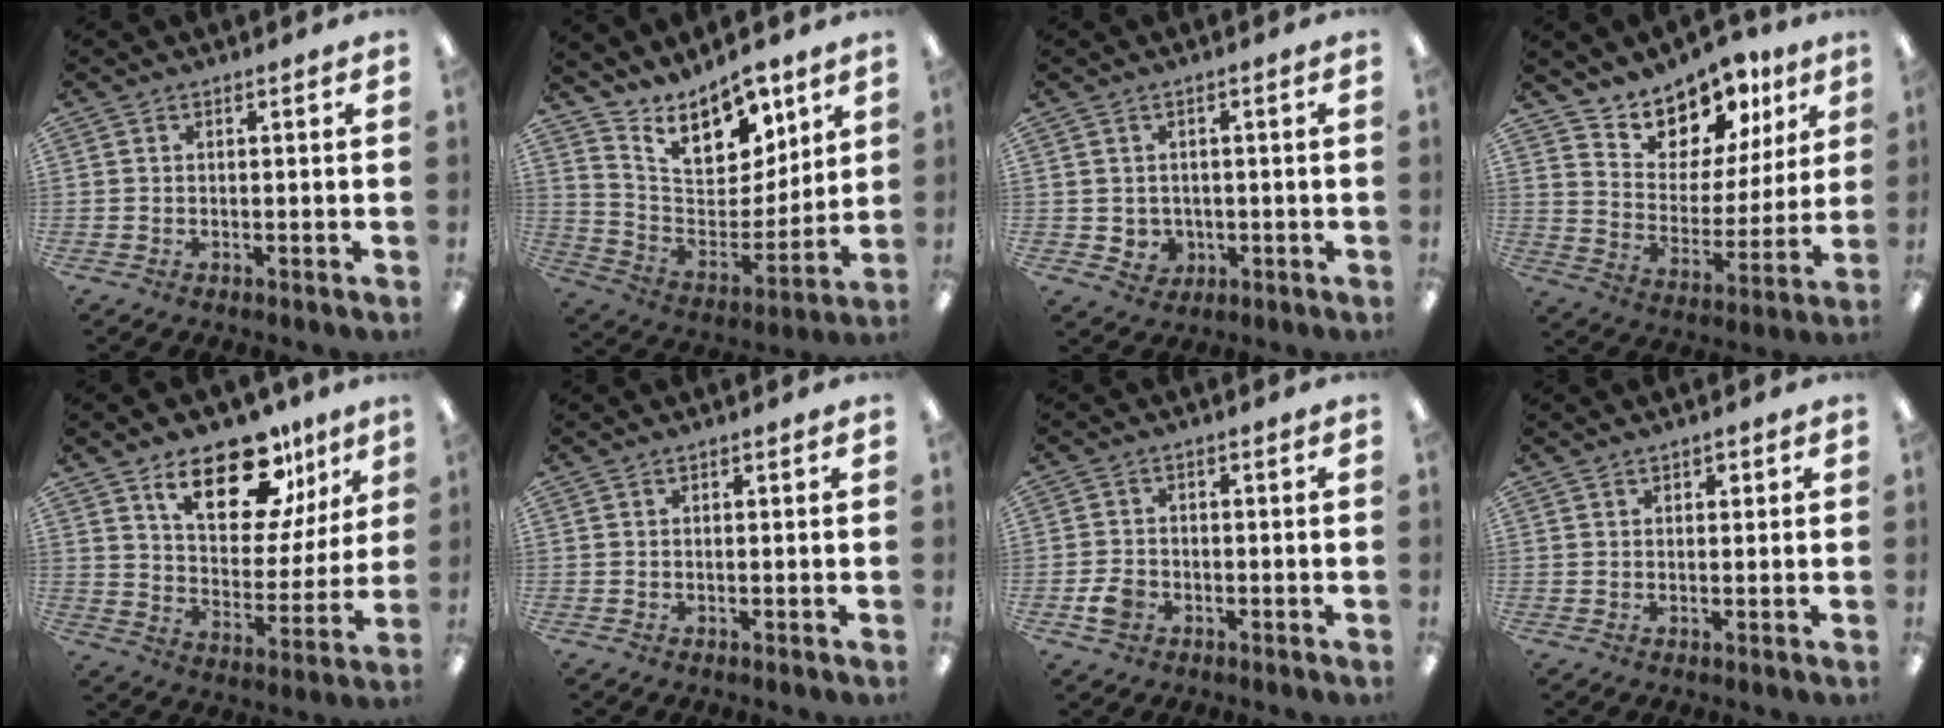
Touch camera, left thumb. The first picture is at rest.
{"total": 15.2, "force": [11.8, 7.4, 6.0], "torque": [-0.098, -0.090, 0.217]}
{"total": 3.1, "force": [0.6, 3.0, 0.5], "torque": [-0.008, -0.003, 0.011]}
{"total": 11.3, "force": [9.9, 5.4, 0.7], "torque": [-0.025, -0.100, 0.183]}
{"total": 20.2, "force": [13.0, 9.6, 12.2], "torque": [-0.177, -0.070, 0.219]}
{"total": 0.0}
{"total": 3.8, "force": [-1.5, 2.9, 1.9], "torque": [-0.036, 0.005, -0.027]}
{"total": 1.4, "force": [1.0, 0.9, 0.4], "torque": [-0.008, 0.003, 0.018]}